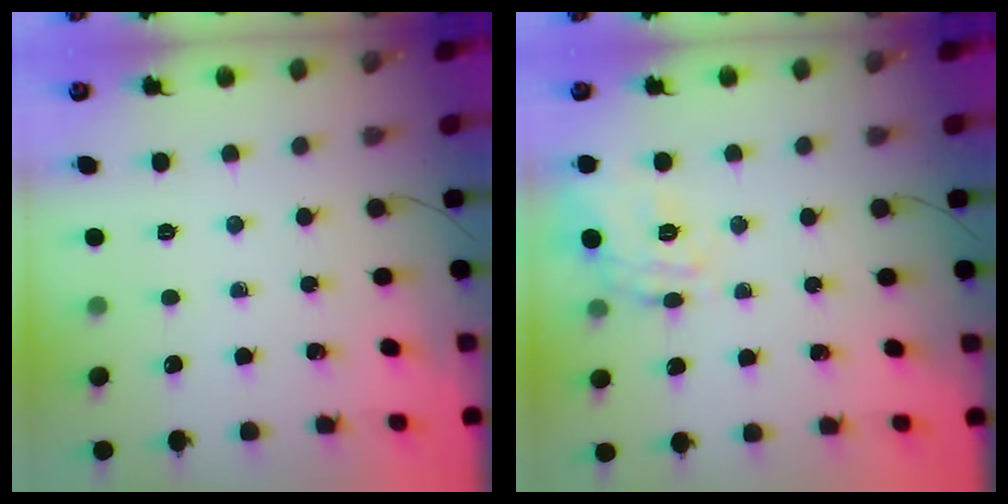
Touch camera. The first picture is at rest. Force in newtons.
{"total": 14.4, "press": 14.4, "slide": 0.6}